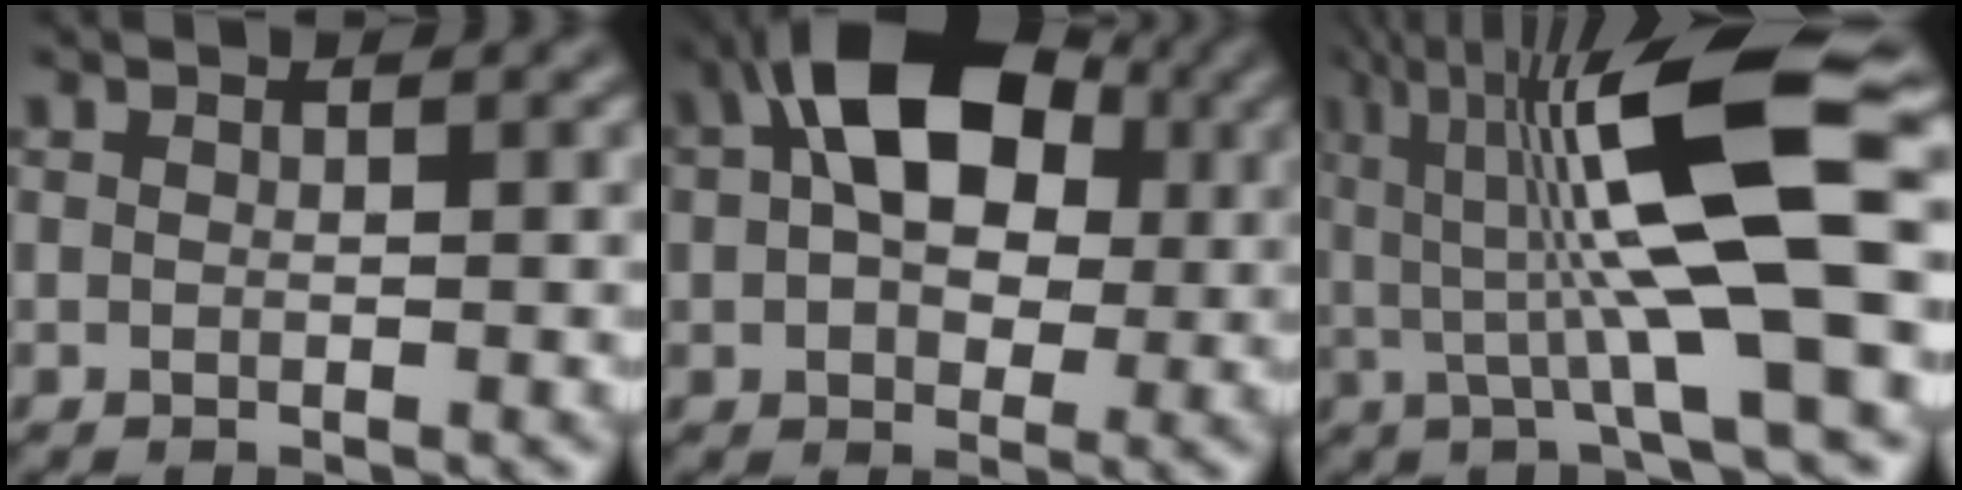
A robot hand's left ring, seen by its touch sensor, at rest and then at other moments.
{"total": 11.4, "force": [2.6, 7.5, 8.1], "torque": [-0.132, 0.025, 0.036]}
{"total": 11.8, "force": [1.7, 2.3, 11.4], "torque": [-0.196, 0.011, 0.031]}